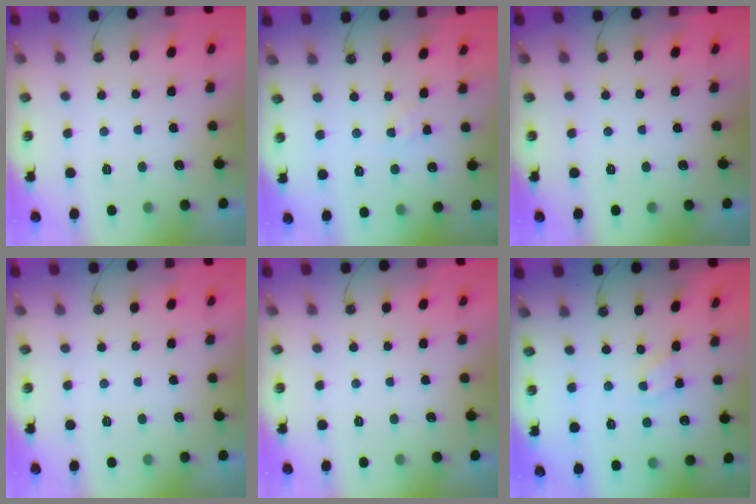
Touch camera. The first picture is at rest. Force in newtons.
{"total": 2.4, "press": 2.4, "slide": 0.4}
{"total": 0.0}
{"total": 0.0}
{"total": 0.0}
{"total": 4.5, "press": 4.5, "slide": 0.4}